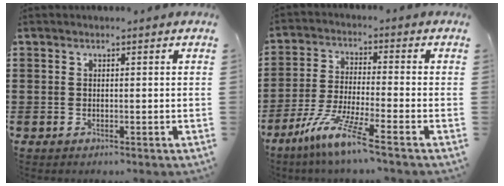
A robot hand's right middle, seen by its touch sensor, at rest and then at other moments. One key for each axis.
{"total": 8.2, "fx": -6.2, "fy": -0.2, "fz": 5.4, "tx": -0.118, "ty": -0.017, "tz": -0.122}